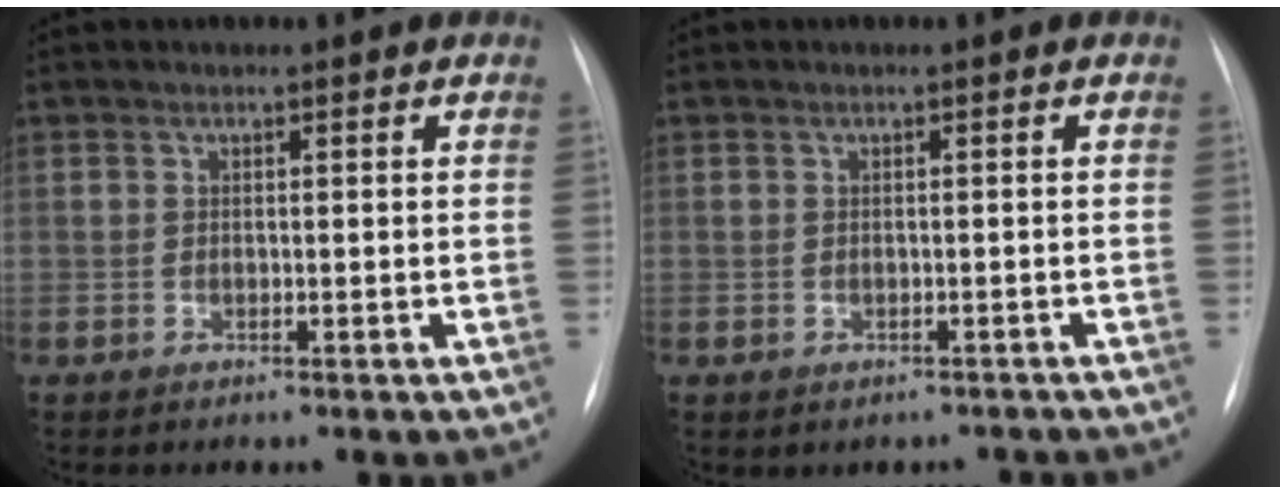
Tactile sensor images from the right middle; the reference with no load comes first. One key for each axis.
{"total": 2.7, "fx": -2.1, "fy": 1.6, "fz": 0.5, "tx": -0.007, "ty": 0.010, "tz": -0.022}